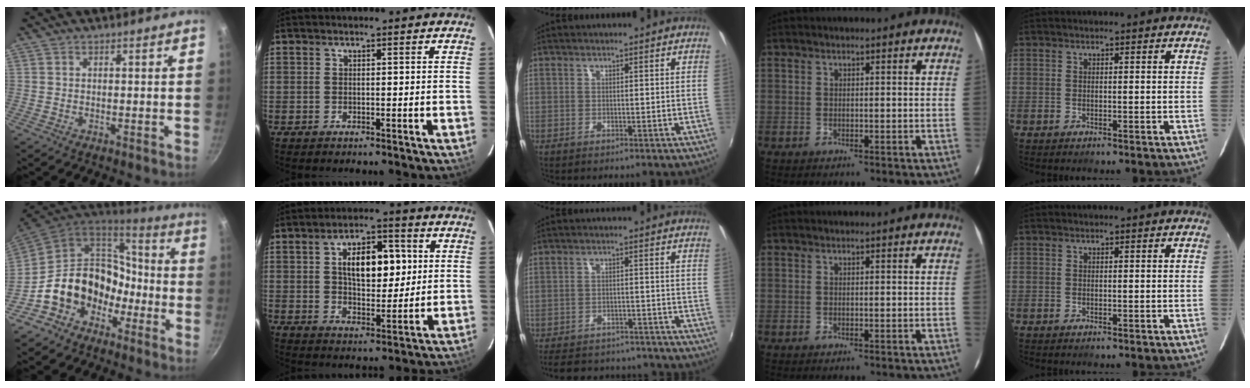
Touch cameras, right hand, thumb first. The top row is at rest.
{"thumb": {"total": 17.5, "force": [-6.2, 13.9, 8.7], "torque": [-0.109, 0.076, -0.100]}, "index": {"total": 11.6, "force": [2.5, 5.9, 9.7], "torque": [-0.154, 0.022, 0.045]}, "middle": {"total": 19.5, "force": [-17.0, 6.7, 6.9], "torque": [-0.148, 0.017, -0.211]}}